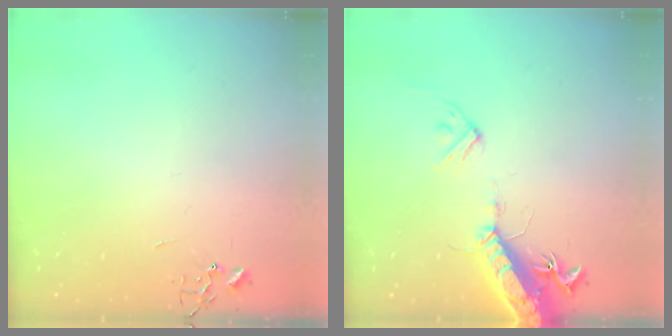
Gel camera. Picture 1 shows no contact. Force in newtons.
{"total": 17.3, "press": 16.8, "slide": 3.9}